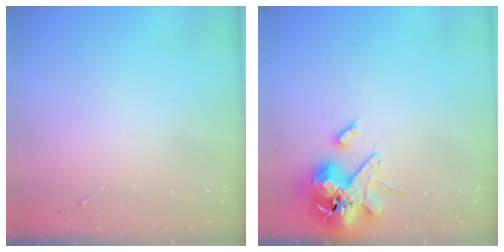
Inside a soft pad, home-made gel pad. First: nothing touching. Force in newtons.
{"total": 14.6, "press": 14.4, "slide": 2.4}